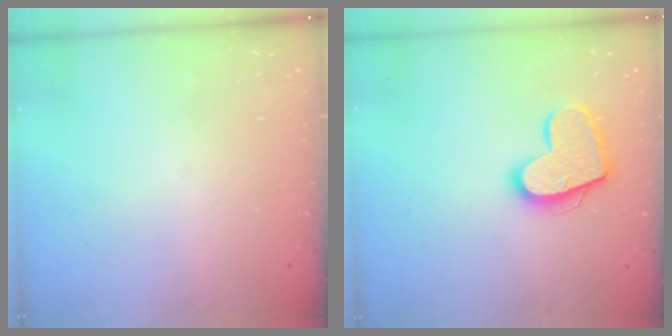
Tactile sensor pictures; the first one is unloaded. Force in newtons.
{"total": 15.3, "press": 15.3, "slide": 1.1}